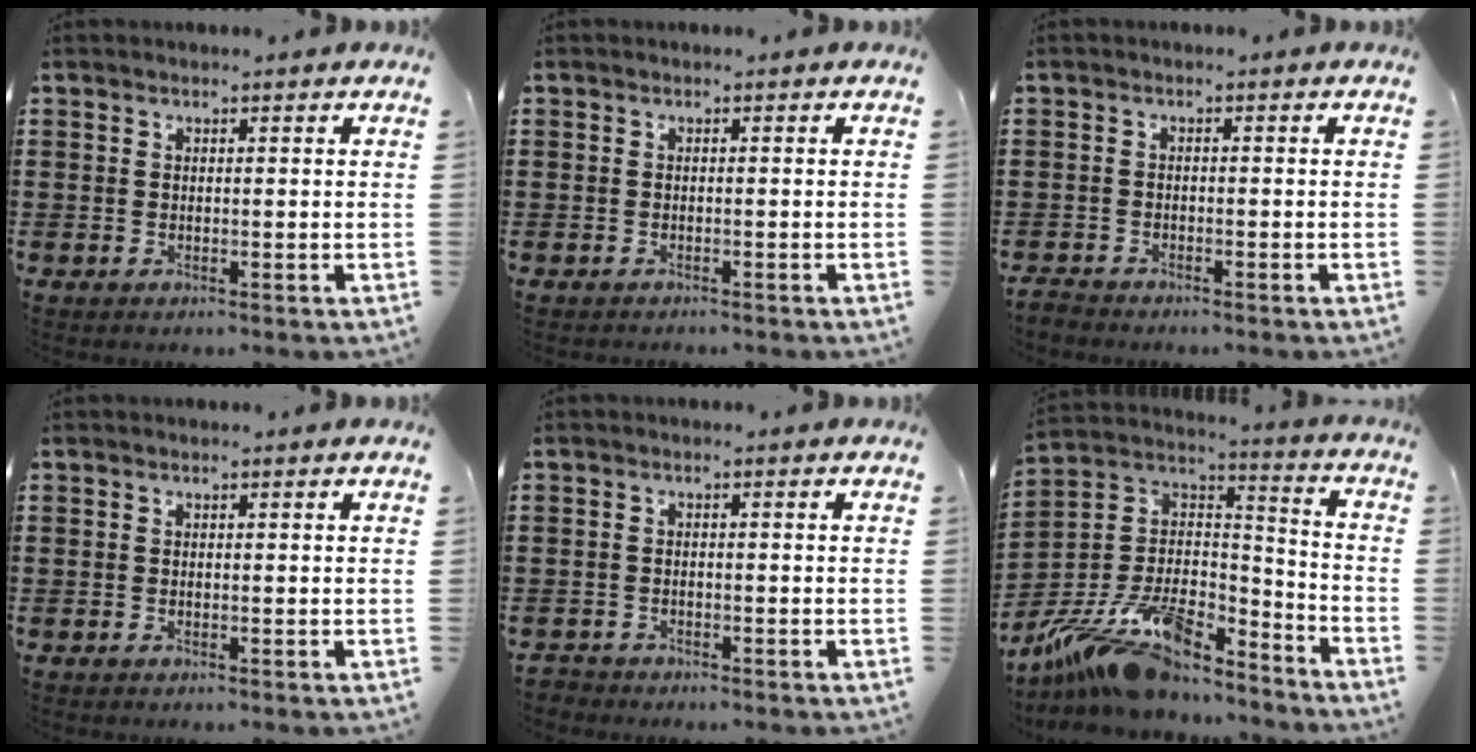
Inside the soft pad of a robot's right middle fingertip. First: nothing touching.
{"total": 0.7, "force": [-0.6, 0.4, -0.1], "torque": [0.002, 0.004, -0.014]}
{"total": 1.6, "force": [-1.5, 0.4, 0.1], "torque": [-0.007, 0.003, -0.033]}
{"total": 0.0}
{"total": 1.5, "force": [-1.5, 0.4, -0.2], "torque": [-0.003, 0.002, -0.034]}
{"total": 14.3, "force": [-10.5, 5.0, 8.3], "torque": [-0.176, 0.018, -0.193]}